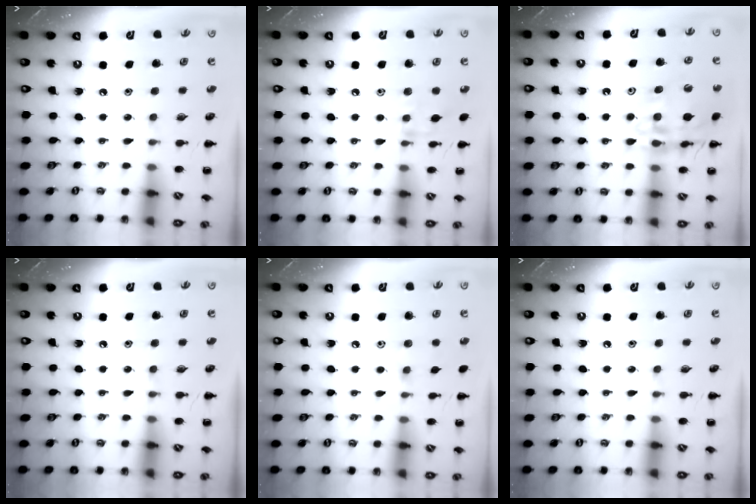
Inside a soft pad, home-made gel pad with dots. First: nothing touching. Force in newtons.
{"total": 6.3, "press": 6.2, "slide": 1.0}
{"total": 15.8, "press": 15.7, "slide": 2.0}
{"total": 0.0}
{"total": 3.8, "press": 3.5, "slide": 1.3}
{"total": 0.0}